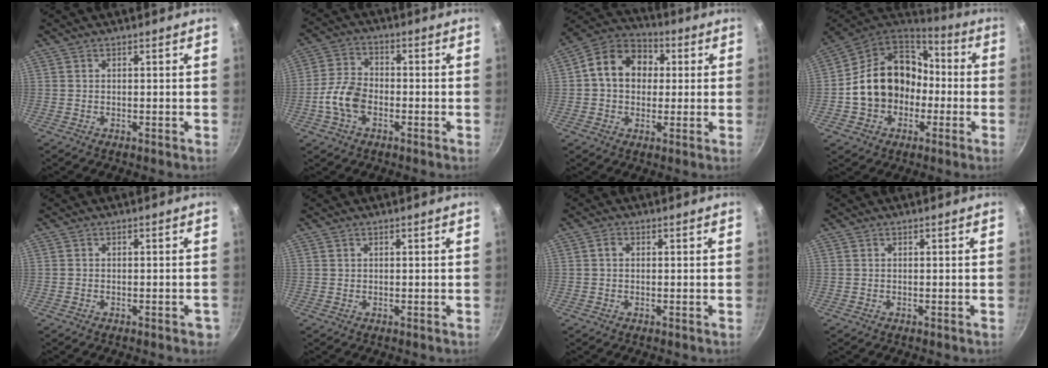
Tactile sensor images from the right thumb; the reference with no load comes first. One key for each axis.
{"total": 8.0, "fx": -2.6, "fy": 5.2, "fz": 5.5, "tx": -0.096, "ty": 0.028, "tz": -0.058}
{"total": 12.3, "fx": 1.7, "fy": 9.8, "fz": 7.3, "tx": -0.088, "ty": 0.025, "tz": 0.007}
{"total": 18.1, "fx": -1.7, "fy": 14.8, "fz": 10.2, "tx": -0.154, "ty": 0.055, "tz": -0.027}
{"total": 2.1, "fx": -1.1, "fy": 1.0, "fz": 1.5, "tx": -0.010, "ty": 0.011, "tz": -0.010}
{"total": 0.0}
{"total": 1.4, "fx": 0.2, "fy": 1.1, "fz": 0.9, "tx": -0.015, "ty": 0.006, "tz": 0.001}
{"total": 0.0}